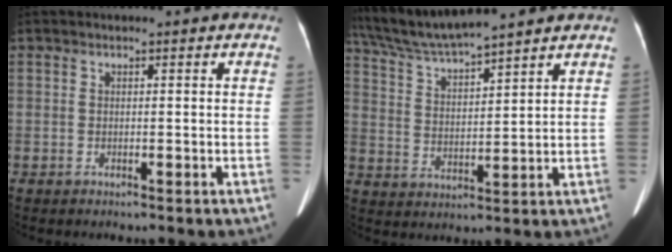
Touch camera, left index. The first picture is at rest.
{"total": 11.4, "force": [10.4, -0.4, 4.7], "torque": [-0.097, 0.029, 0.198]}